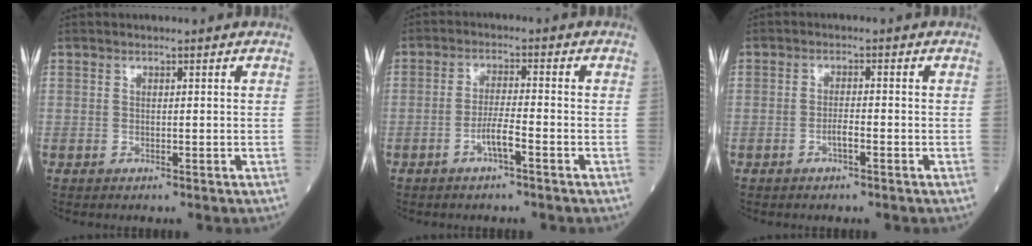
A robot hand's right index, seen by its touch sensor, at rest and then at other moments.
{"total": 3.9, "force": [-1.9, 0.1, 3.4], "torque": [-0.066, 0.000, -0.039]}
{"total": 2.1, "force": [-1.0, 0.2, 1.9], "torque": [-0.033, 0.001, -0.019]}